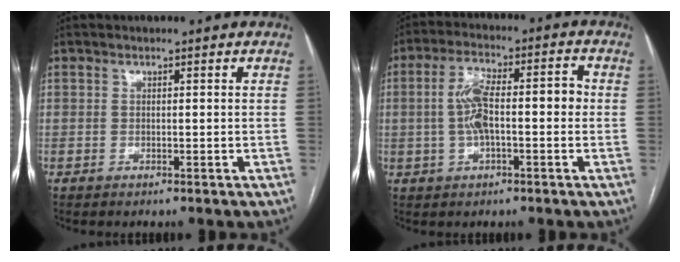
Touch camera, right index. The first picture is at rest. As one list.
[{"total": 9.1, "force": [-0.2, 2.8, 8.6], "torque": [-0.162, 0.035, 0.000]}]